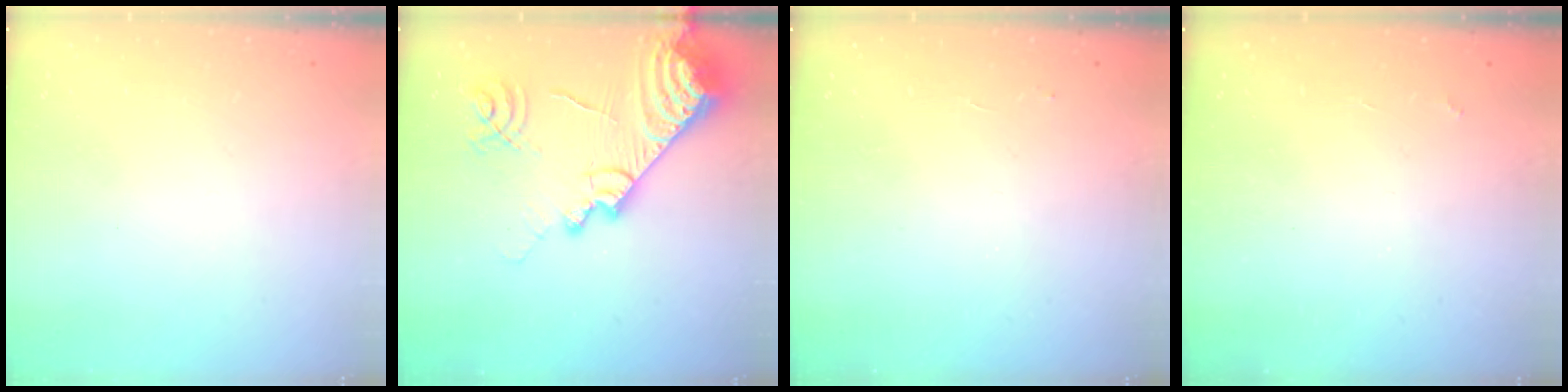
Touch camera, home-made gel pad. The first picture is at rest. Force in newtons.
{"total": 20.0, "press": 19.9, "slide": 2.0}
{"total": 2.1, "press": 2.0, "slide": 0.4}
{"total": 2.5, "press": 2.5, "slide": 0.5}